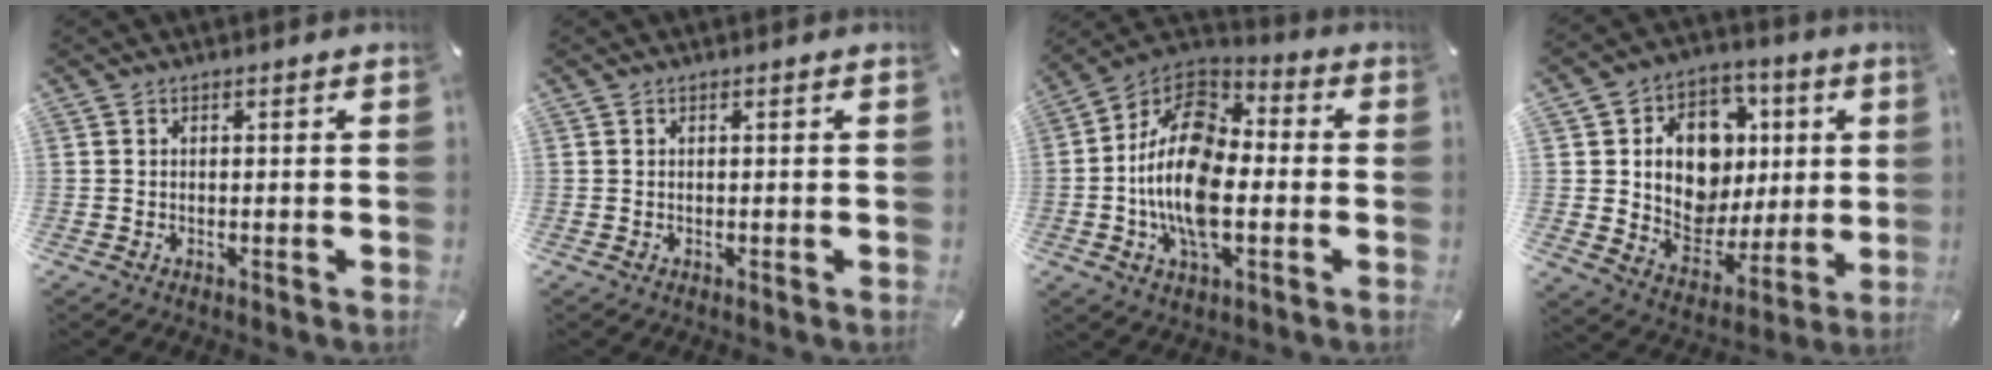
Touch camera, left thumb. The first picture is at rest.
{"total": 0.0}
{"total": 18.6, "force": [-3.7, 11.1, 14.5], "torque": [-0.298, 0.011, -0.069]}
{"total": 14.3, "force": [2.8, 12.2, 7.1], "torque": [-0.108, -0.019, 0.068]}